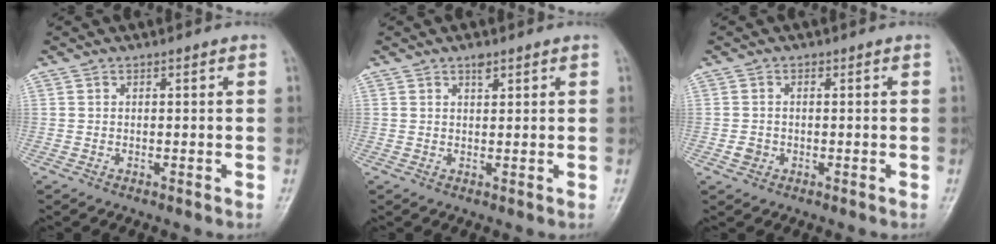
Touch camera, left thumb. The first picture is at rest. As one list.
[{"total": 1.3, "force": [0.9, 0.6, 0.7], "torque": [-0.007, -0.005, 0.014]}, {"total": 2.0, "force": [-0.5, 1.8, 0.7], "torque": [-0.003, 0.004, -0.009]}]